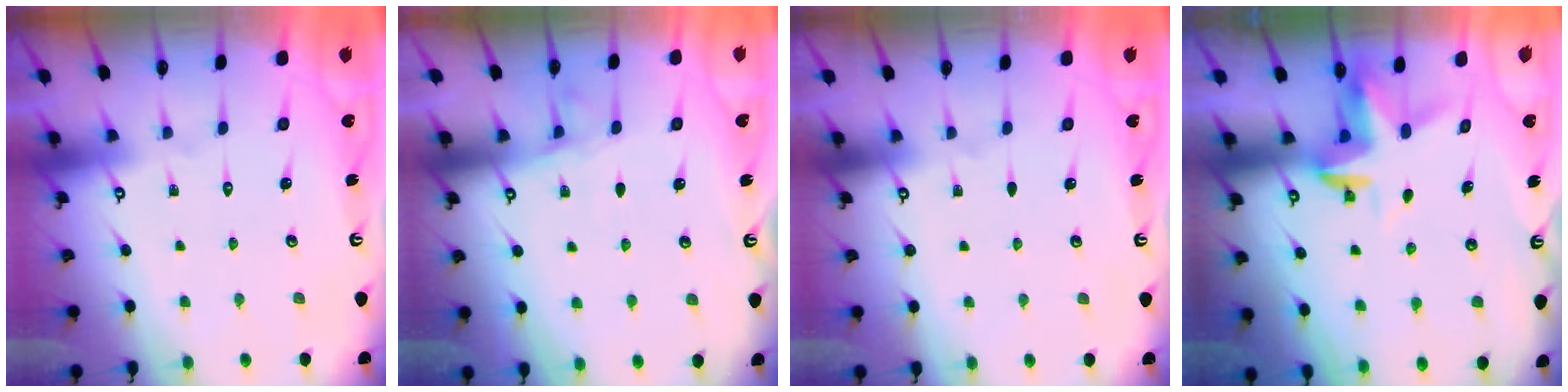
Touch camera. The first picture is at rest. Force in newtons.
{"total": 5.2, "press": 5.2, "slide": 0.6}
{"total": 0.0}
{"total": 3.4, "press": 3.3, "slide": 0.4}